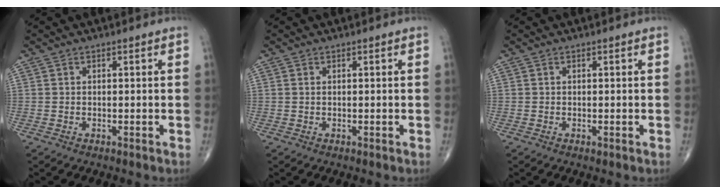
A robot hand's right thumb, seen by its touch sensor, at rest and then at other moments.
{"total": 0.0}
{"total": 0.6, "force": [-0.3, 0.3, 0.4], "torque": [-0.004, -0.001, -0.004]}